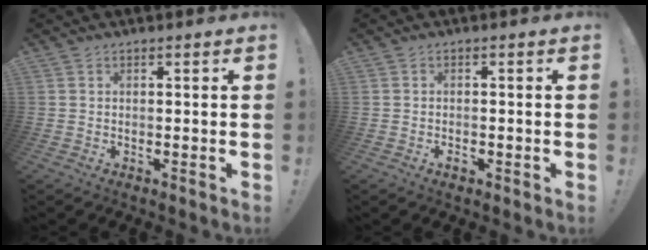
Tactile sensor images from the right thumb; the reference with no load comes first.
{"total": 1.3, "force": [-0.9, 0.4, 0.8], "torque": [-0.005, -0.001, -0.018]}